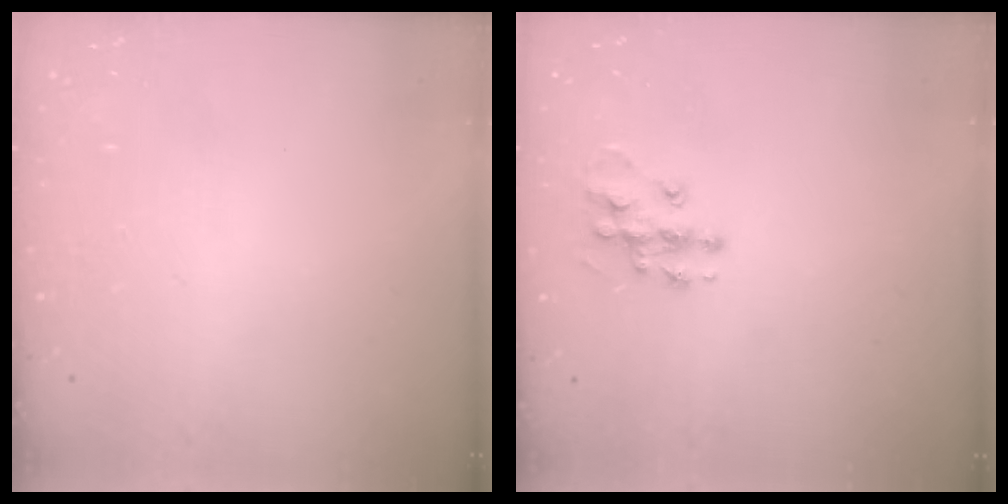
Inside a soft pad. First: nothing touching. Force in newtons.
{"total": 9.6, "press": 9.6, "slide": 0.5}